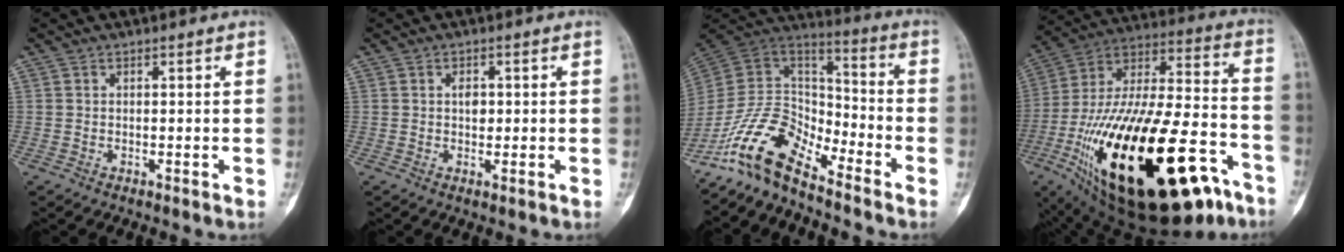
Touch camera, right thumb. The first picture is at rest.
{"total": 2.3, "force": [0.3, 1.5, 1.8], "torque": [-0.023, 0.001, 0.005]}
{"total": 13.6, "force": [-10.6, 5.4, 6.5], "torque": [-0.111, 0.095, -0.214]}
{"total": 40.6, "force": [-17.9, 16.4, 32.5], "torque": [-0.569, 0.044, -0.282]}